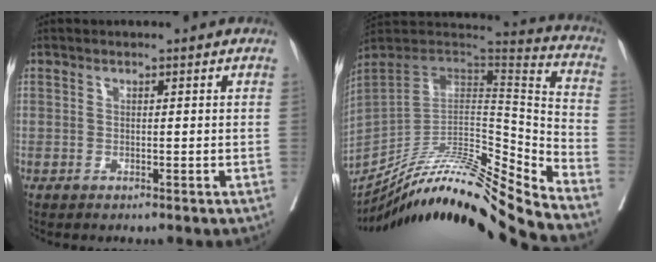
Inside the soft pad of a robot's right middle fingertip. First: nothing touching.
{"total": 25.7, "force": [-22.4, -0.8, 12.7], "torque": [-0.200, -0.013, -0.371]}